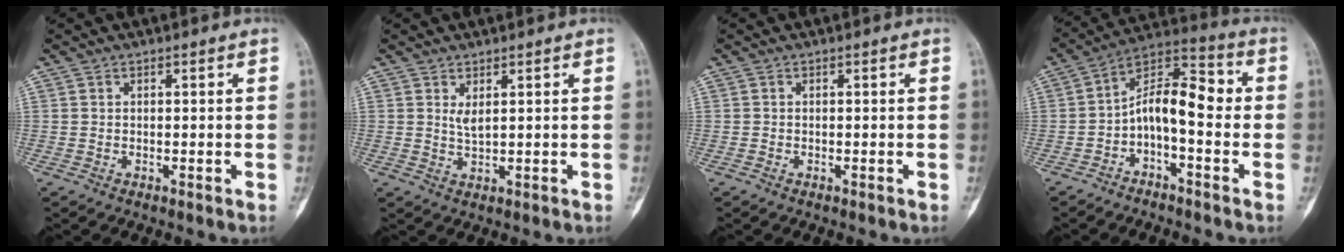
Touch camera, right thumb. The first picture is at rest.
{"total": 2.0, "force": [0.9, 0.5, 1.7], "torque": [-0.034, -0.013, 0.022]}
{"total": 0.0}
{"total": 10.6, "force": [-1.8, 5.1, 9.1], "torque": [-0.139, 0.059, -0.042]}